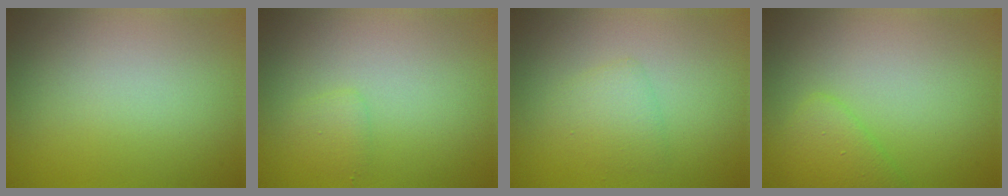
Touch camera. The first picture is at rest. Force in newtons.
{"total": 1.1, "press": 1.1, "slide": 0.1}
{"total": 1.9, "press": 1.9, "slide": 0.1}
{"total": 2.4, "press": 2.4, "slide": 0.1}